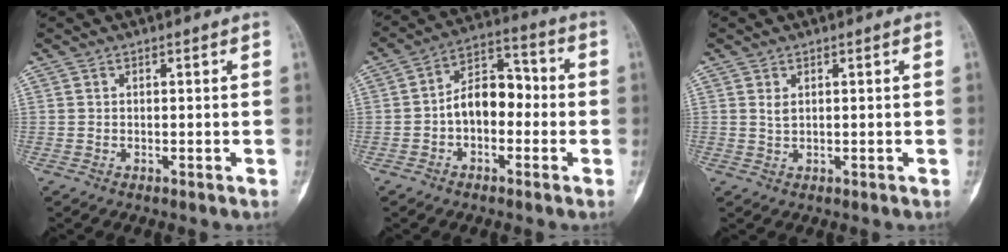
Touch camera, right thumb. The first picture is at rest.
{"total": 9.7, "force": [-1.5, 6.4, 7.2], "torque": [-0.090, 0.042, -0.040]}
{"total": 1.2, "force": [0.5, 0.6, 0.8], "torque": [-0.012, -0.001, 0.014]}